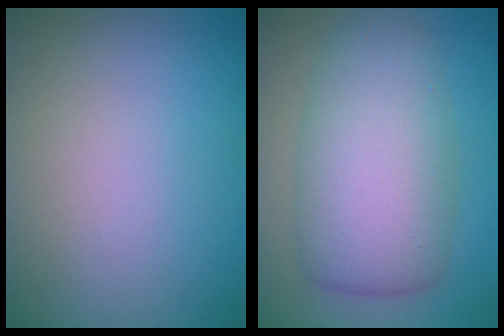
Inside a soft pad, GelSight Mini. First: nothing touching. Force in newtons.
{"total": 8.5, "press": 8.5, "slide": 0.1}